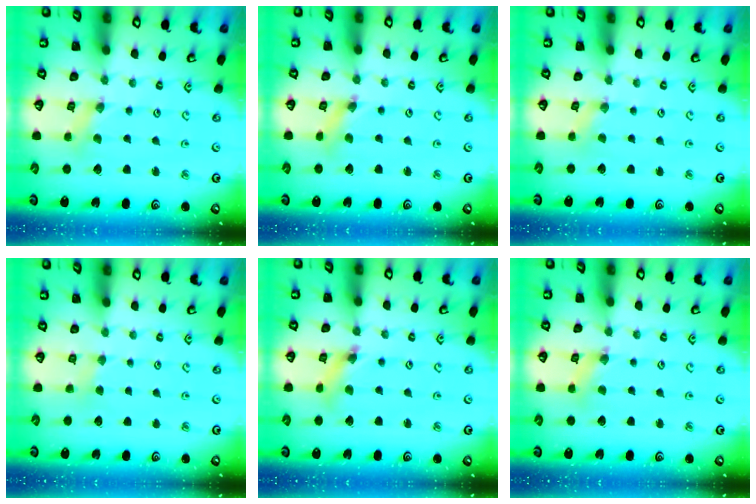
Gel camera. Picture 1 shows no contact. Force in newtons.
{"total": 2.0, "press": 2.0, "slide": 0.1}
{"total": 0.6, "press": 0.5, "slide": 0.1}
{"total": 2.2, "press": 2.2, "slide": 0.3}
{"total": 4.8, "press": 4.8, "slide": 0.5}
{"total": 1.9, "press": 1.8, "slide": 0.3}